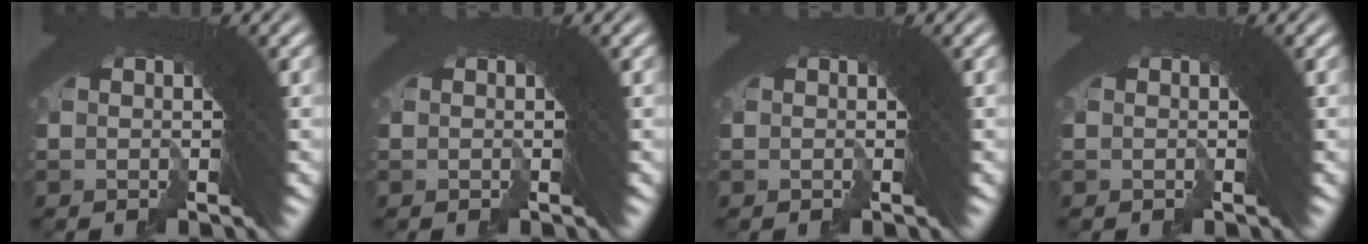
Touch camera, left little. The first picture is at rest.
{"total": 0.0}
{"total": 0.0}
{"total": 0.0}